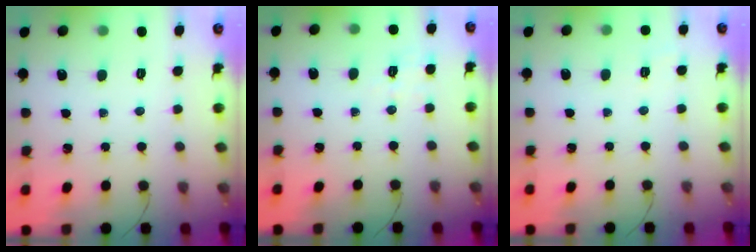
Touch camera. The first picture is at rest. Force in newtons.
{"total": 2.7, "press": 2.0, "slide": 1.8}
{"total": 5.8, "press": 5.6, "slide": 1.4}